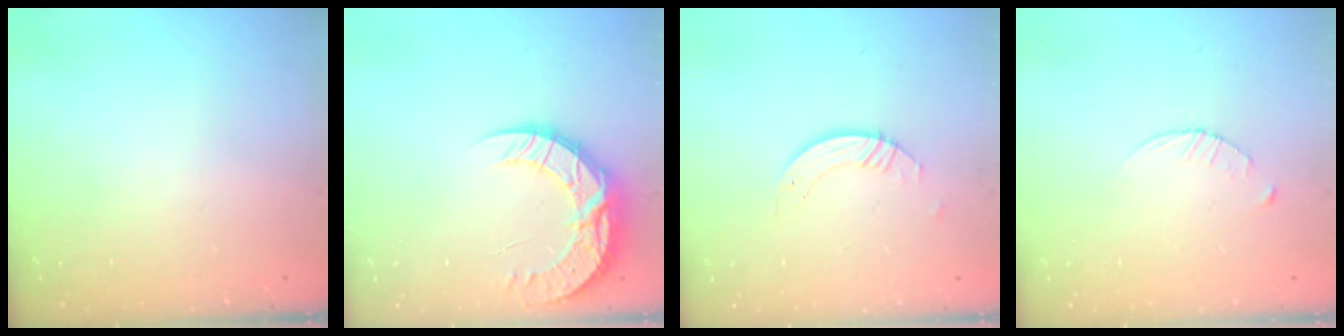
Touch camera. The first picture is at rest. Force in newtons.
{"total": 13.0, "press": 12.9, "slide": 1.0}
{"total": 3.6, "press": 3.6, "slide": 0.3}
{"total": 2.9, "press": 2.9, "slide": 0.4}